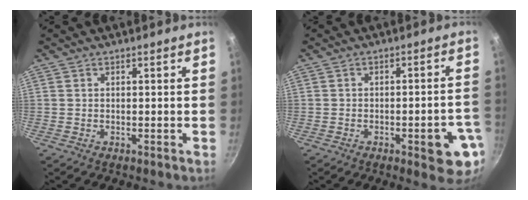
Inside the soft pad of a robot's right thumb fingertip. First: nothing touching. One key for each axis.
{"total": 9.7, "fx": -3.5, "fy": 3.3, "fz": 8.4, "tx": -0.073, "ty": 0.020, "tz": -0.038}